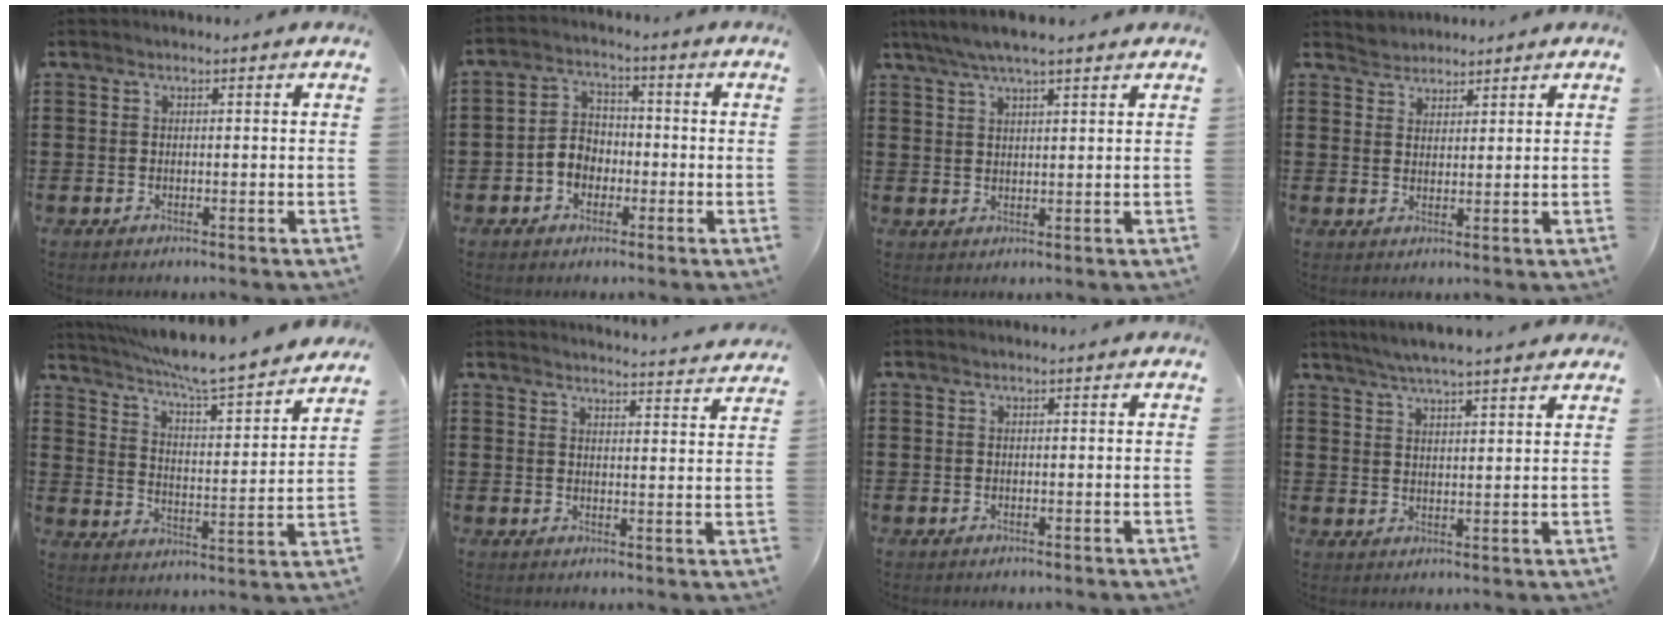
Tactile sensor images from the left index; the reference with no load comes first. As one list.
[{"total": 4.4, "force": [-2.1, 3.3, 1.8], "torque": [-0.049, 0.009, -0.046]}, {"total": 4.5, "force": [3.5, 0.6, 2.8], "torque": [-0.060, -0.003, 0.063]}, {"total": 2.2, "force": [2.0, 0.7, -0.7], "torque": [0.005, 0.004, 0.040]}, {"total": 6.6, "force": [5.9, -0.8, 2.8], "torque": [-0.082, -0.050, 0.093]}, {"total": 3.4, "force": [3.3, -0.8, 0.0], "torque": [-0.006, -0.029, 0.055]}, {"total": 0.0}, {"total": 4.4, "force": [4.0, -0.1, 1.7], "torque": [-0.045, -0.012, 0.071]}]